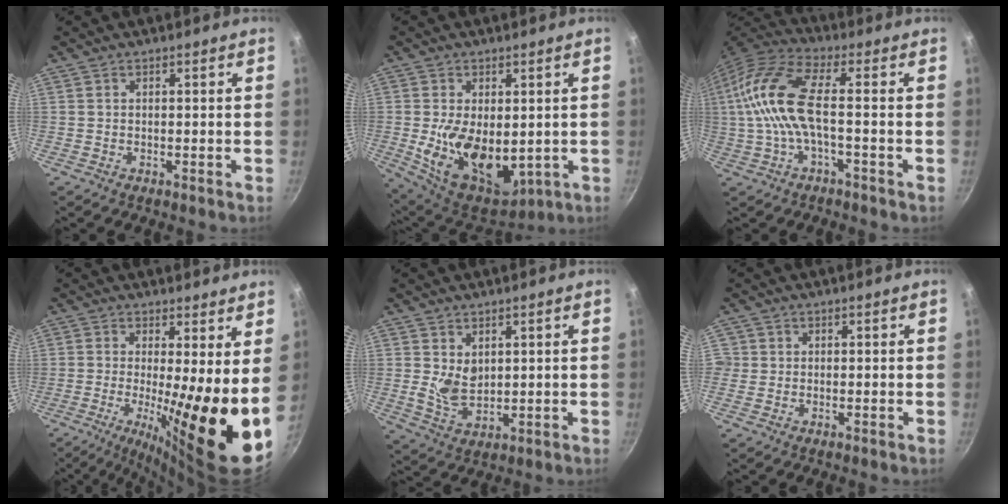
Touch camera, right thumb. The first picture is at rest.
{"total": 15.5, "force": [-0.5, 9.3, 12.4], "torque": [-0.190, -0.025, 0.014]}
{"total": 13.6, "force": [-0.8, 5.0, 12.6], "torque": [-0.273, 0.026, -0.030]}
{"total": 15.5, "force": [-0.5, 2.8, 15.2], "torque": [-0.223, -0.031, -0.007]}
{"total": 5.5, "force": [1.5, 3.7, 3.8], "torque": [-0.060, -0.021, 0.038]}
{"total": 1.6, "force": [0.0, 1.6, 0.1], "torque": [0.013, 0.007, -0.002]}